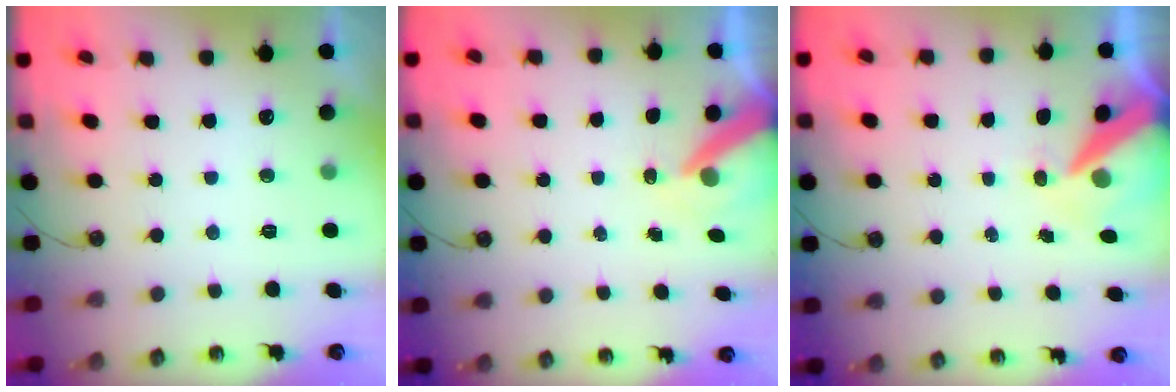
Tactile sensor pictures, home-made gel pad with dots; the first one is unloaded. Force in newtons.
{"total": 8.7, "press": 8.7, "slide": 0.6}
{"total": 10.8, "press": 10.7, "slide": 1.4}